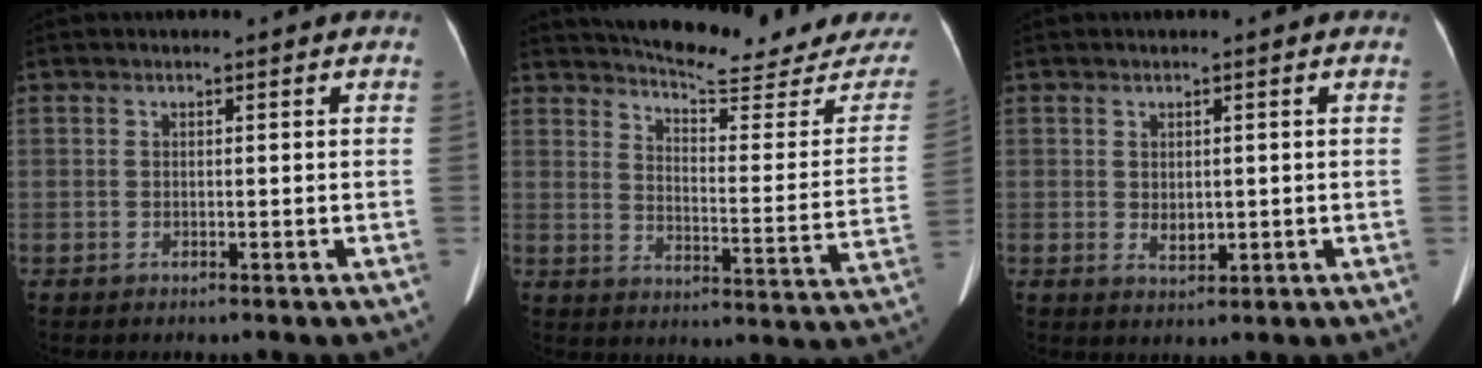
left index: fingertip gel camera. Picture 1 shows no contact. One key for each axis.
{"total": 21.6, "fx": 20.3, "fy": 2.0, "fz": 7.2, "tx": -0.104, "ty": -0.089, "tz": 0.247}
{"total": 2.0, "fx": -0.1, "fy": 1.4, "fz": 1.5, "tx": -0.033, "ty": -0.006, "tz": 0.006}